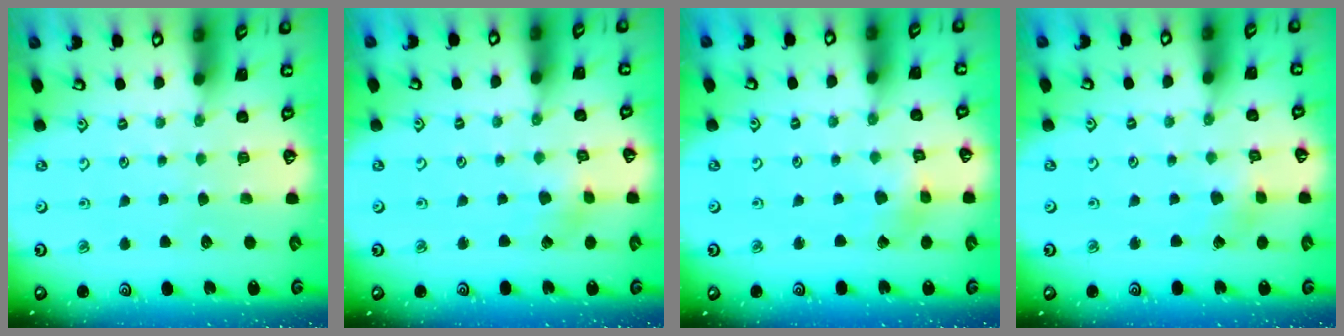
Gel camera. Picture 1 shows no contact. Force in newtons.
{"total": 2.1, "press": 2.1, "slide": 0.2}
{"total": 2.6, "press": 2.6, "slide": 0.1}
{"total": 2.0, "press": 1.9, "slide": 0.3}